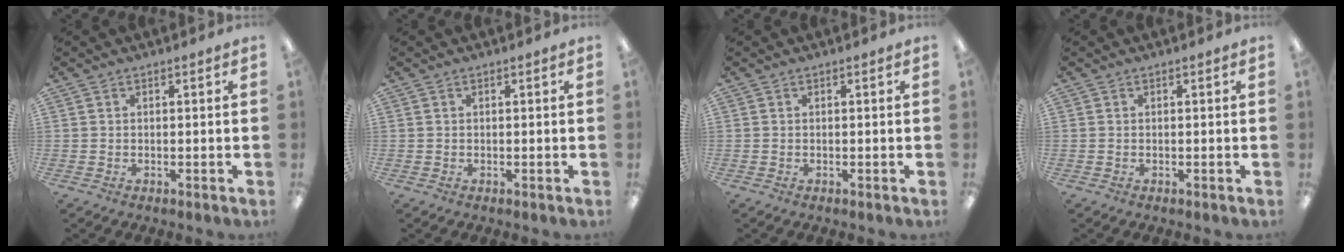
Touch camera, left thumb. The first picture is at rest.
{"total": 0.0}
{"total": 0.0}
{"total": 0.0}